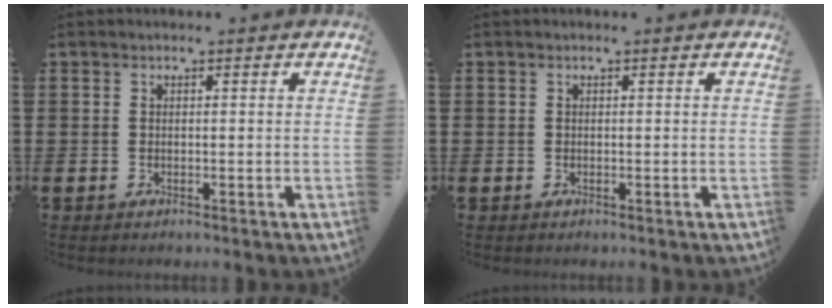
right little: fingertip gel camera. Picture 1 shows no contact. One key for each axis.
{"total": 0.0}